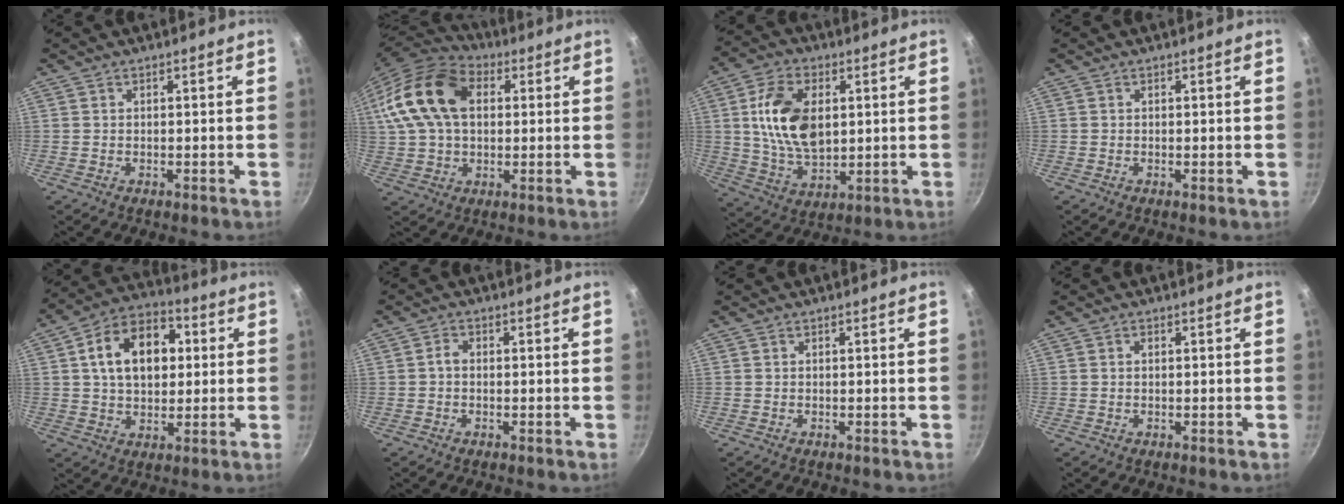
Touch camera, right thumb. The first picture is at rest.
{"total": 18.1, "force": [4.1, 12.1, 12.9], "torque": [-0.232, 0.019, 0.062]}
{"total": 14.9, "force": [2.6, 9.1, 11.5], "torque": [-0.190, -0.008, 0.051]}
{"total": 0.0}
{"total": 15.4, "force": [3.1, 10.5, 10.9], "torque": [-0.141, 0.020, 0.037]}
{"total": 1.6, "force": [-0.3, 1.1, 1.1], "torque": [-0.020, 0.010, -0.008]}
{"total": 0.0}
{"total": 0.7, "force": [0.2, 0.5, 0.5], "torque": [-0.009, 0.003, 0.002]}